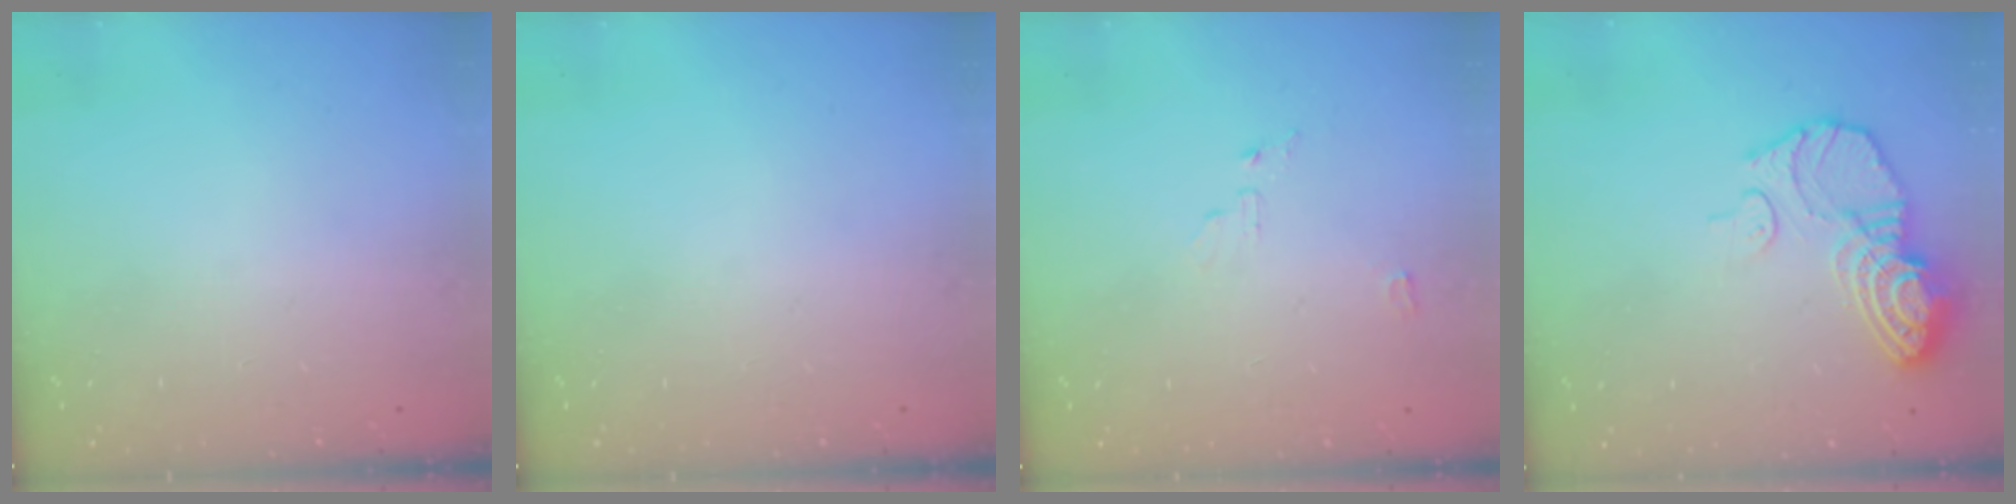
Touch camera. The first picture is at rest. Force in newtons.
{"total": 0.0}
{"total": 4.7, "press": 4.6, "slide": 0.6}
{"total": 11.8, "press": 11.7, "slide": 1.1}